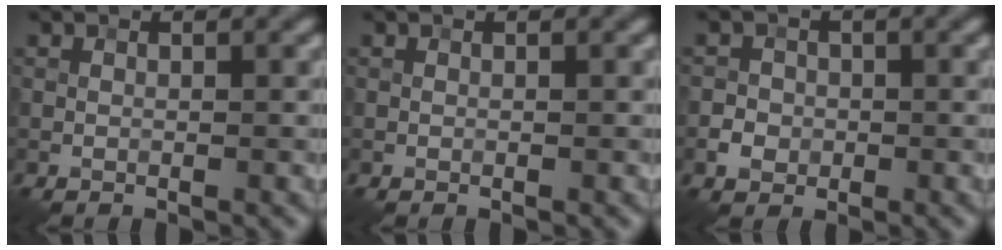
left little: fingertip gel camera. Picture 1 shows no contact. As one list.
[{"total": 0.0}, {"total": 1.9, "force": [-0.5, 1.7, 0.6], "torque": [0.000, -0.001, -0.011]}]